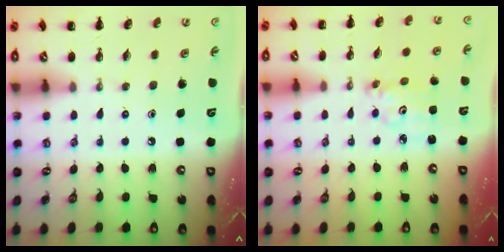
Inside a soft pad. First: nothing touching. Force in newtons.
{"total": 4.0, "press": 4.0, "slide": 0.1}